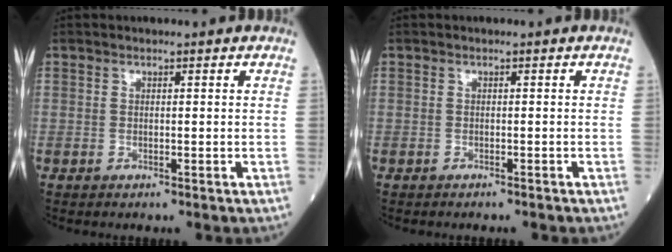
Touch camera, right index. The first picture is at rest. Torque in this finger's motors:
{"motor_torque": [-0.14, -0.08, -0.02, 0.01]}